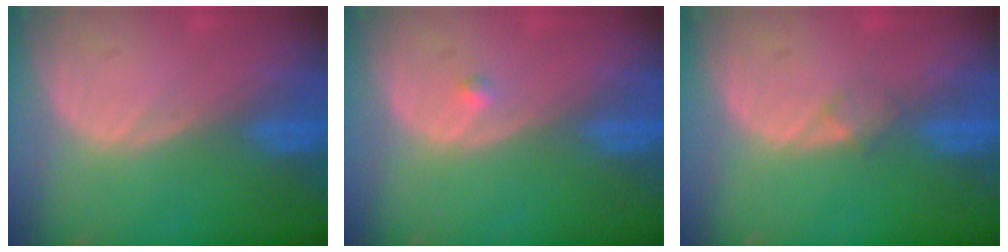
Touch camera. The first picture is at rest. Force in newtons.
{"total": 0.7, "press": 0.7, "slide": 0.1}
{"total": 1.4, "press": 1.4, "slide": 0.1}